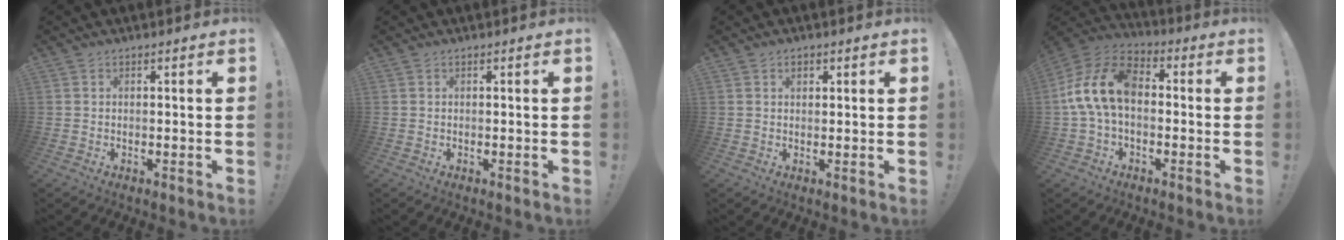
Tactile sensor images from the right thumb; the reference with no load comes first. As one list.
[{"total": 0.0}, {"total": 1.6, "force": [0.8, 1.0, 0.9], "torque": [-0.003, -0.002, 0.012]}, {"total": 14.8, "force": [0.0, 9.5, 11.4], "torque": [-0.227, 0.019, 0.004]}]